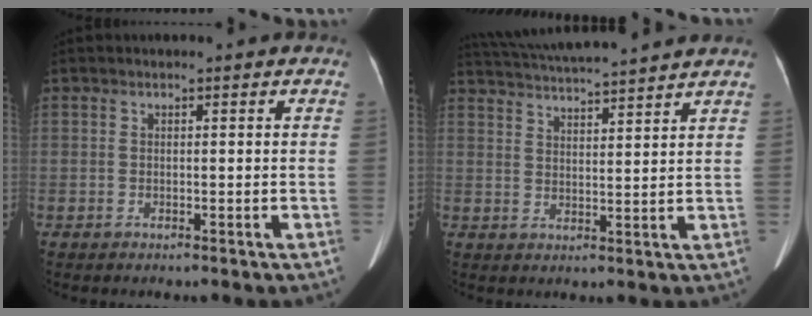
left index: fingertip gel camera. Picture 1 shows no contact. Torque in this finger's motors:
{"motor_torque": [0.40, -1.74, 0.05, 0.07]}